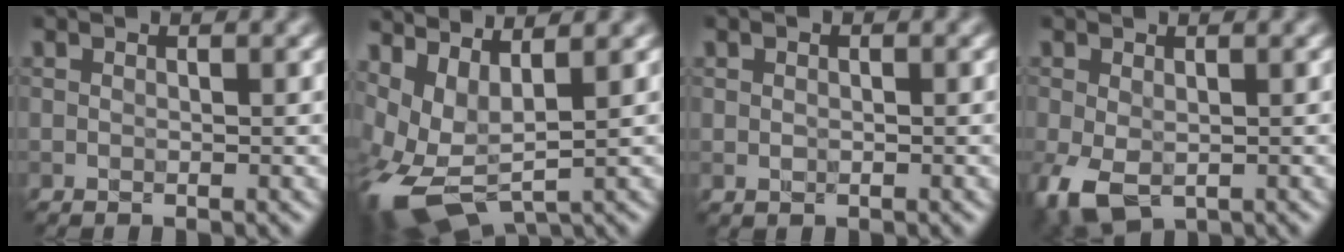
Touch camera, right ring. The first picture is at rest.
{"total": 7.2, "force": [0.4, 3.7, 6.2], "torque": [-0.146, -0.008, 0.016]}
{"total": 0.7, "force": [-0.1, 0.6, 0.4], "torque": [-0.007, 0.002, -0.003]}
{"total": 4.5, "force": [-1.6, 3.0, 3.0], "torque": [-0.079, -0.015, -0.027]}